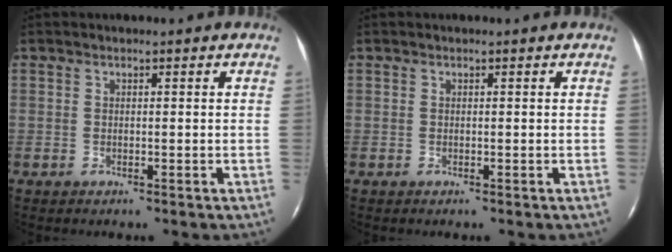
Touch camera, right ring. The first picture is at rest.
{"total": 0.0}